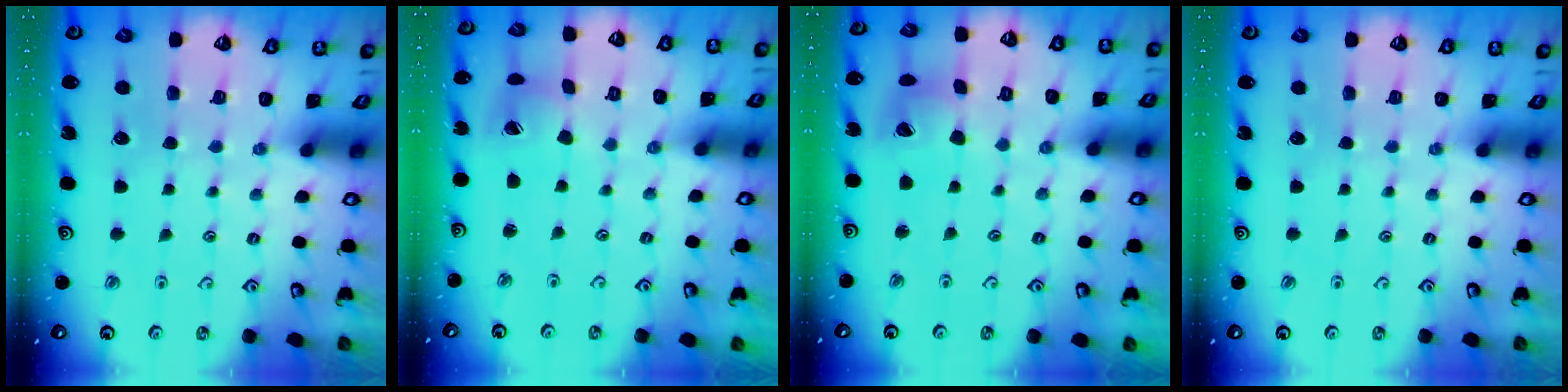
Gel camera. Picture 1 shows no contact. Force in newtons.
{"total": 7.5, "press": 7.5, "slide": 0.6}
{"total": 11.0, "press": 10.9, "slide": 1.5}
{"total": 0.0}